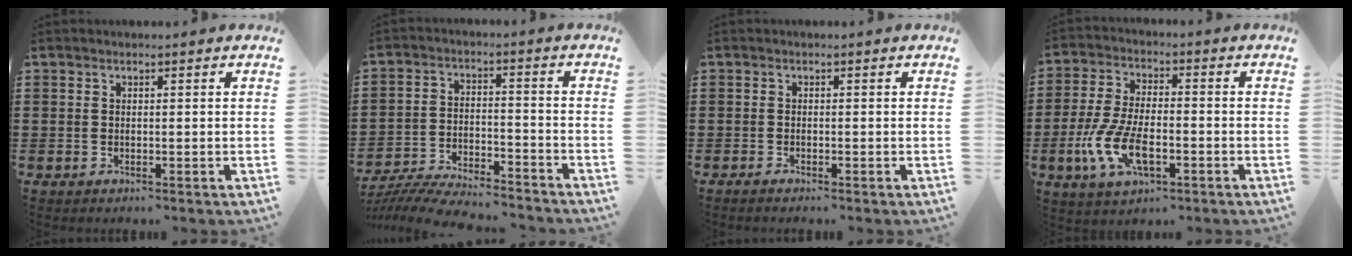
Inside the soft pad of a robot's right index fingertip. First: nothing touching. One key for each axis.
{"total": 6.5, "fx": -6.4, "fy": 0.3, "fz": 1.4, "tx": -0.041, "ty": -0.001, "tz": -0.127}
{"total": 0.5, "fx": -0.5, "fy": 0.0, "fz": 0.1, "tx": -0.002, "ty": -0.002, "tz": -0.010}
{"total": 9.2, "fx": -3.4, "fy": 3.8, "fz": 7.6, "tx": -0.180, "ty": -0.014, "tz": -0.066}